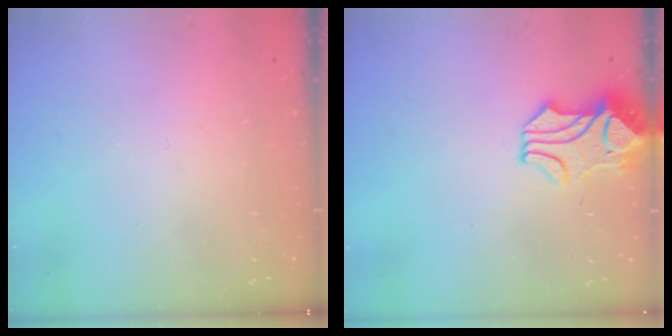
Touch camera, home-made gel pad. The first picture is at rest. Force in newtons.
{"total": 2.4, "press": 2.2, "slide": 1.1}